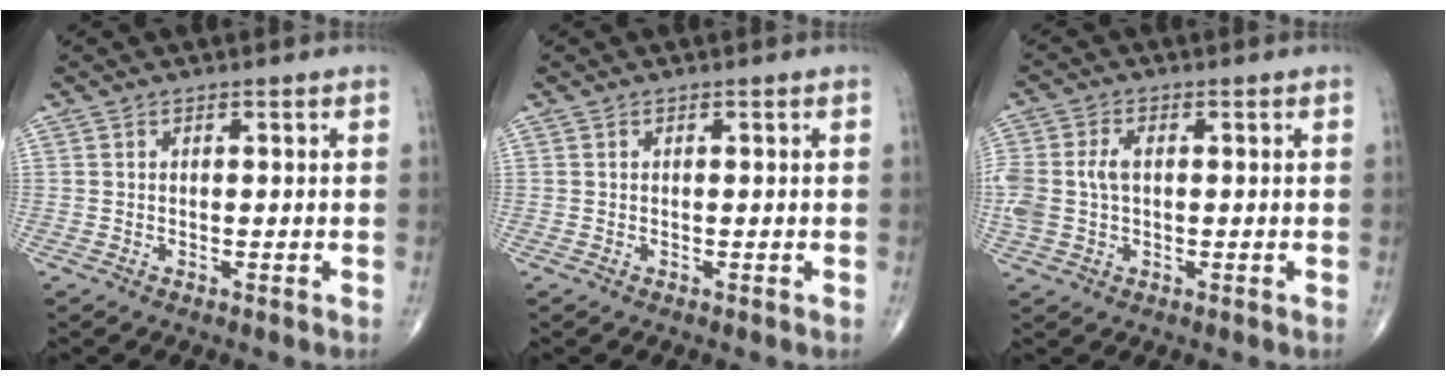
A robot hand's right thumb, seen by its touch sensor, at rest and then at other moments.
{"total": 0.0}
{"total": 7.2, "force": [0.3, 4.6, 5.4], "torque": [-0.140, 0.017, 0.009]}